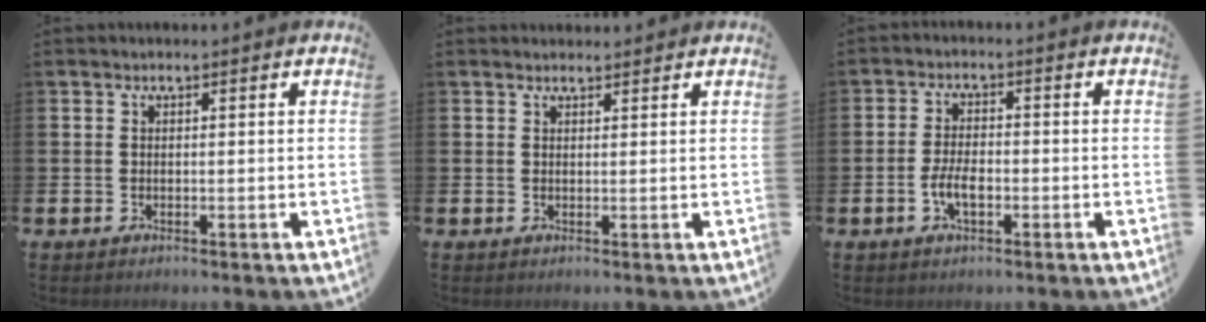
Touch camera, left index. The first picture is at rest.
{"total": 1.2, "force": [1.1, 0.3, 0.0], "torque": [0.006, 0.000, 0.020]}
{"total": 3.7, "force": [-1.0, 1.7, 3.1], "torque": [-0.062, 0.003, -0.020]}